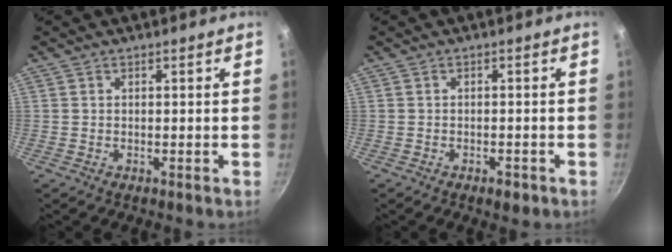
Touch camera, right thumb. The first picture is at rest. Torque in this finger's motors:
{"motor_torque": [-0.22, 0.00, -0.21, 0.06, -0.02]}